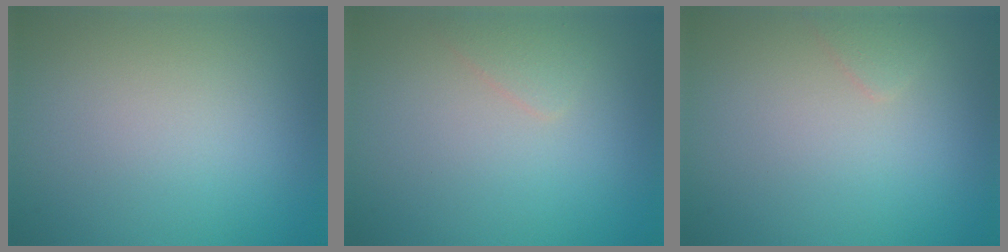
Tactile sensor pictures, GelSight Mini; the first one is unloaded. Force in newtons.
{"total": 1.1, "press": 1.1, "slide": 0.1}
{"total": 0.9, "press": 0.9, "slide": 0.1}